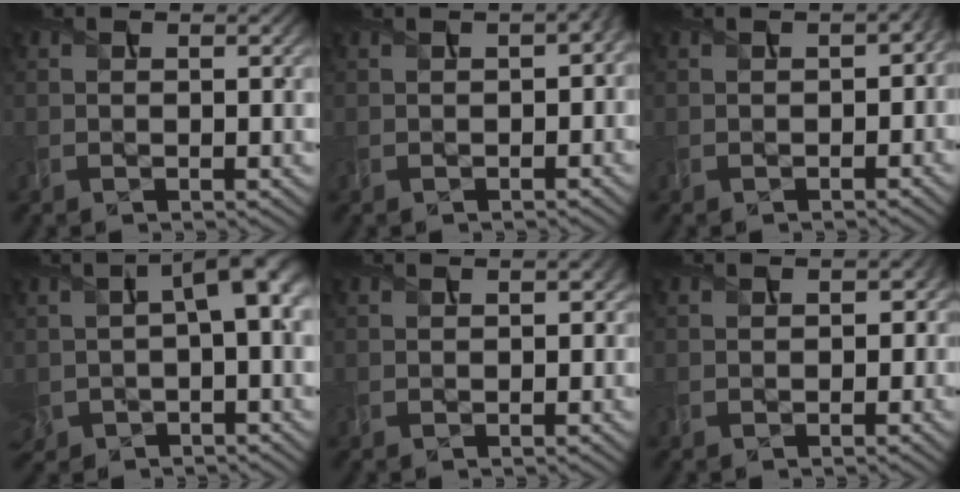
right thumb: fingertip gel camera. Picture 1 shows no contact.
{"total": 3.8, "force": [0.0, 1.9, 3.3], "torque": [-0.043, 0.002, 0.005]}
{"total": 2.9, "force": [-0.6, 1.8, 2.2], "torque": [-0.034, -0.008, -0.006]}
{"total": 8.1, "force": [-0.1, 4.1, 7.0], "torque": [-0.142, -0.008, -0.002]}
{"total": 1.4, "force": [0.2, 0.9, 1.0], "torque": [-0.018, -0.001, 0.006]}
{"total": 2.0, "force": [-0.3, 1.8, 1.0], "torque": [-0.013, -0.009, -0.001]}